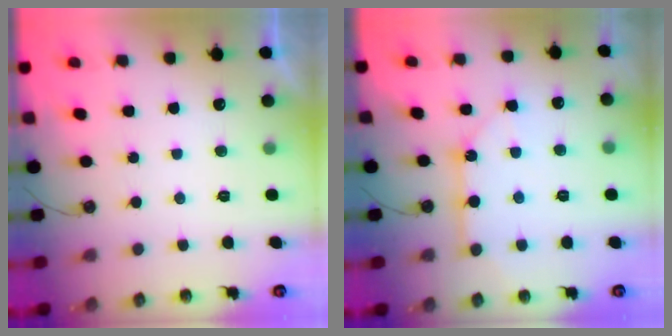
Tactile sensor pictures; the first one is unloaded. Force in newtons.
{"total": 11.0, "press": 11.0, "slide": 0.8}